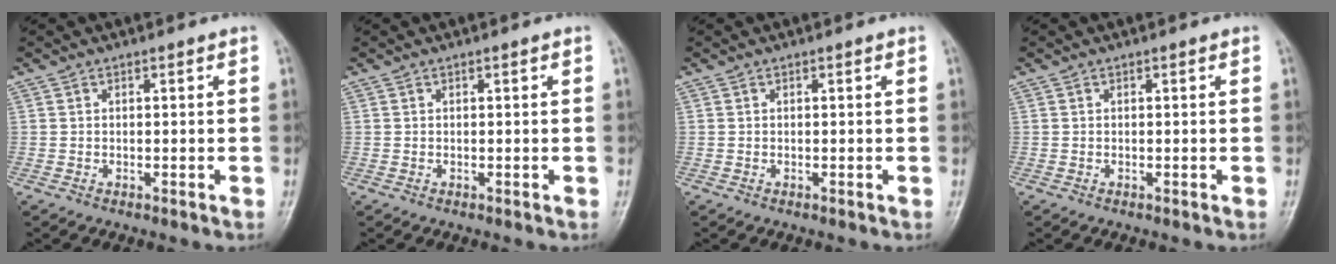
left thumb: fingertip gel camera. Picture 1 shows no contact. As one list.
[{"total": 0.0}, {"total": 0.0}, {"total": 0.0}]